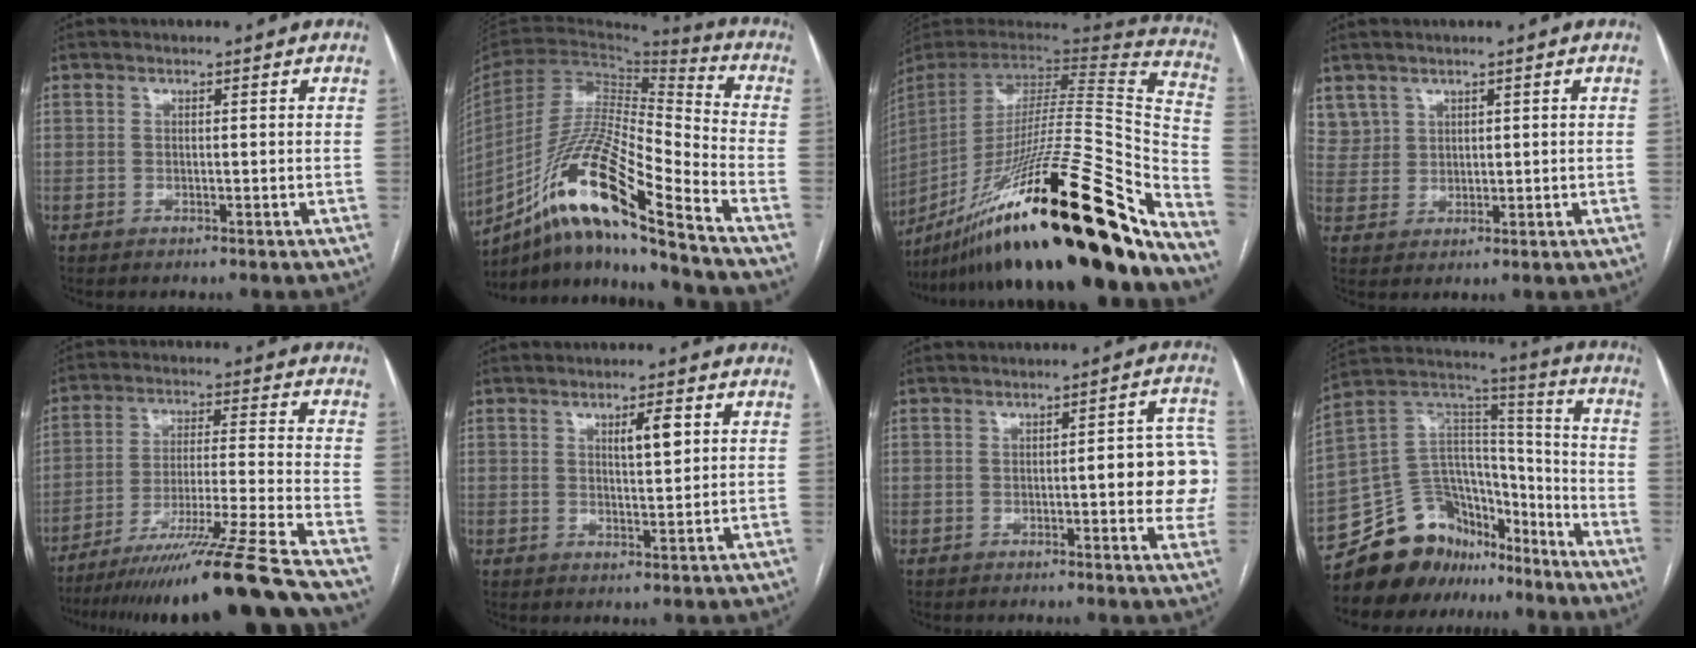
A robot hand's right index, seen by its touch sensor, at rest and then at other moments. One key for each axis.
{"total": 19.9, "fx": -12.9, "fy": 0.6, "fz": 15.2, "tx": -0.309, "ty": -0.020, "tz": -0.240}
{"total": 44.2, "fx": -29.8, "fy": 4.0, "fz": 32.4, "tx": -0.469, "ty": -0.073, "tz": -0.463}
{"total": 4.6, "fx": 3.1, "fy": 3.3, "fz": 0.1, "tx": 0.002, "ty": 0.007, "tz": 0.069}
{"total": 21.7, "fx": -18.1, "fy": -3.1, "fz": 11.6, "tx": -0.155, "ty": -0.040, "tz": -0.290}
{"total": 3.7, "fx": 1.4, "fy": 0.8, "fz": 3.3, "tx": -0.053, "ty": 0.000, "tz": 0.023}
{"total": 9.1, "fx": -0.7, "fy": 2.4, "fz": 8.8, "tx": -0.087, "ty": 0.015, "tz": -0.011}
{"total": 17.7, "fx": -14.7, "fy": 9.0, "fz": 4.4, "tx": -0.071, "ty": 0.089, "tz": -0.249}